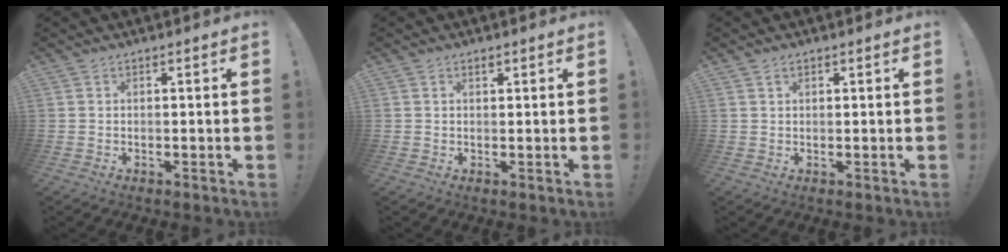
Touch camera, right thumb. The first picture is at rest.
{"total": 1.1, "force": [0.7, 0.7, 0.5], "torque": [-0.007, 0.000, 0.013]}
{"total": 1.1, "force": [0.7, 0.8, 0.4], "torque": [-0.006, 0.001, 0.012]}